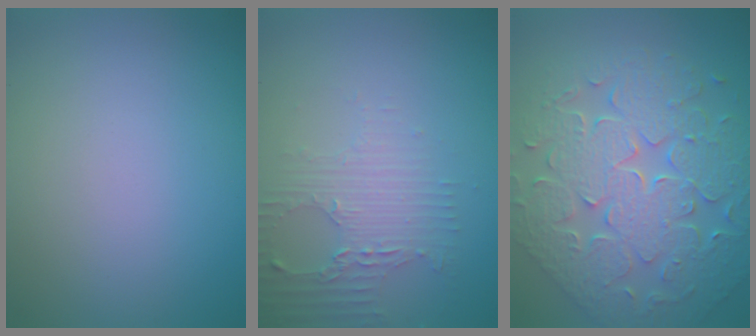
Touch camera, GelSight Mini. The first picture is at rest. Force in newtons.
{"total": 3.0, "press": 2.5, "slide": 1.7}
{"total": 9.3, "press": 7.1, "slide": 6.1}